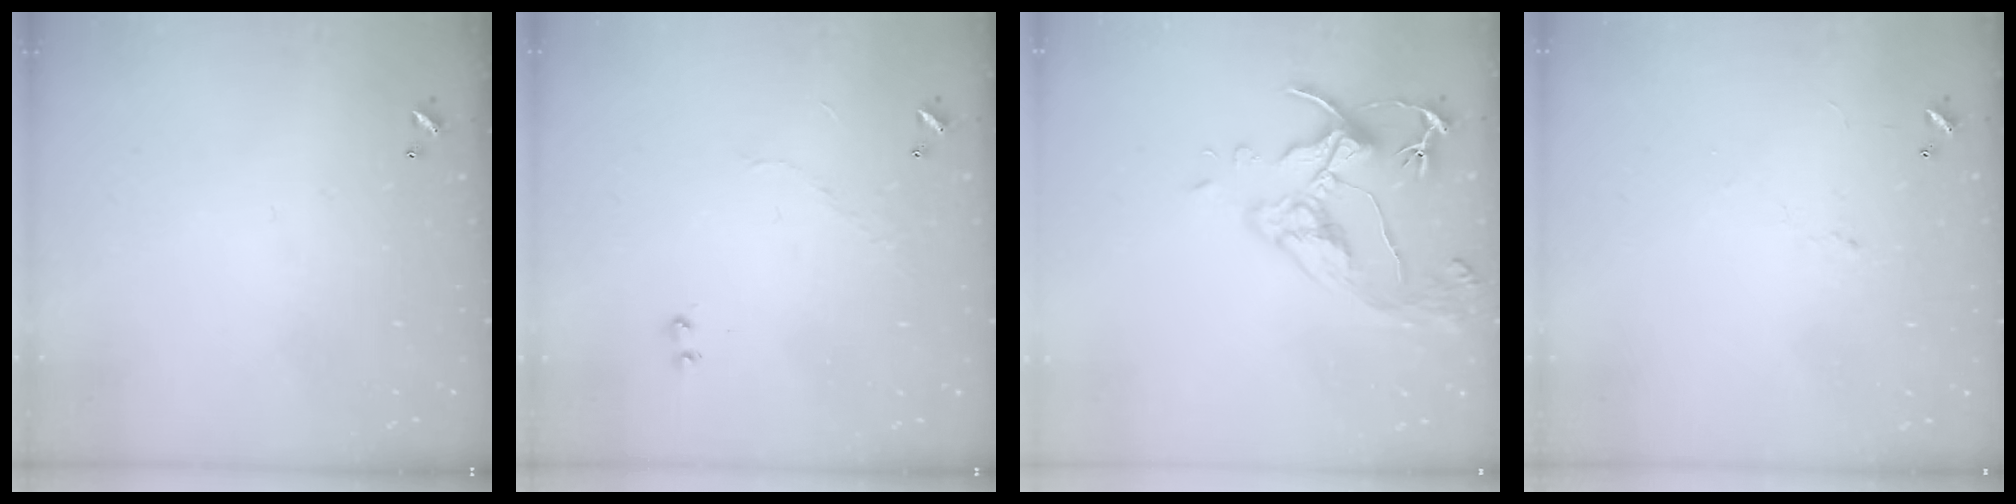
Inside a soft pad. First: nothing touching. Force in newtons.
{"total": 4.6, "press": 4.6, "slide": 0.3}
{"total": 6.6, "press": 6.5, "slide": 1.2}
{"total": 0.7, "press": 0.4, "slide": 0.6}